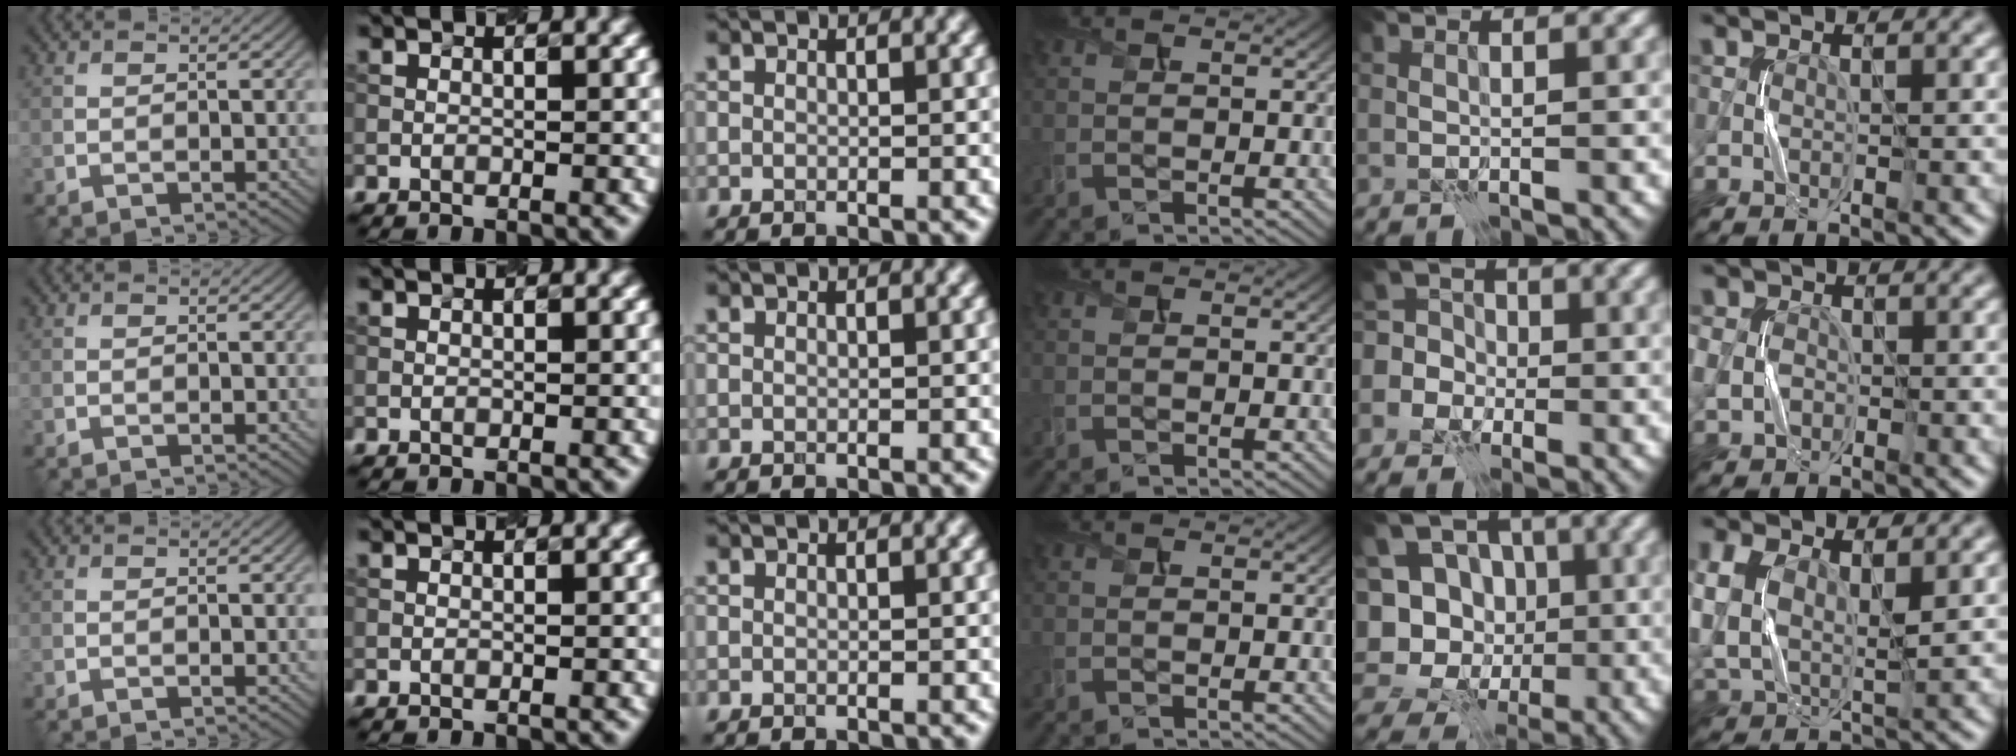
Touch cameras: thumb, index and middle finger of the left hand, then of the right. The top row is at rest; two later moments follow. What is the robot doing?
{"motion": "press", "object": "gel pad"}